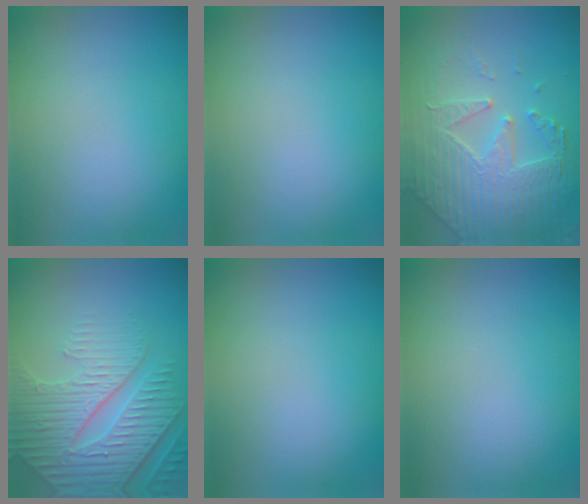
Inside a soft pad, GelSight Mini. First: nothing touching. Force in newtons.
{"total": 0.0}
{"total": 5.5, "press": 5.0, "slide": 2.4}
{"total": 6.8, "press": 5.2, "slide": 4.3}
{"total": 0.0}
{"total": 0.0}